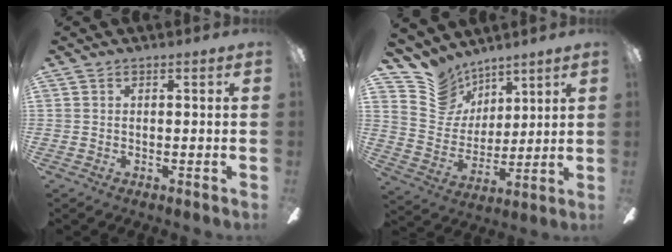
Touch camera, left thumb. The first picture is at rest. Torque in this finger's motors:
{"motor_torque": [-0.21, -0.32, -0.42, -0.32, -0.01]}